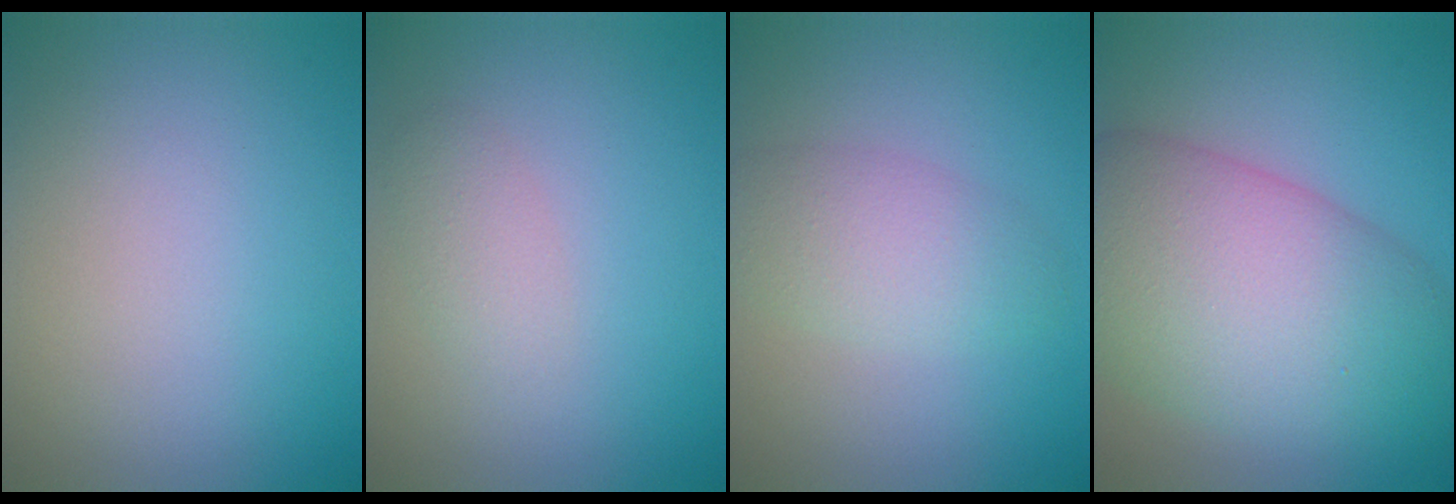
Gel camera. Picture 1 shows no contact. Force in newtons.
{"total": 1.7, "press": 1.7, "slide": 0.0}
{"total": 3.5, "press": 3.5, "slide": 0.1}
{"total": 12.6, "press": 12.6, "slide": 0.5}